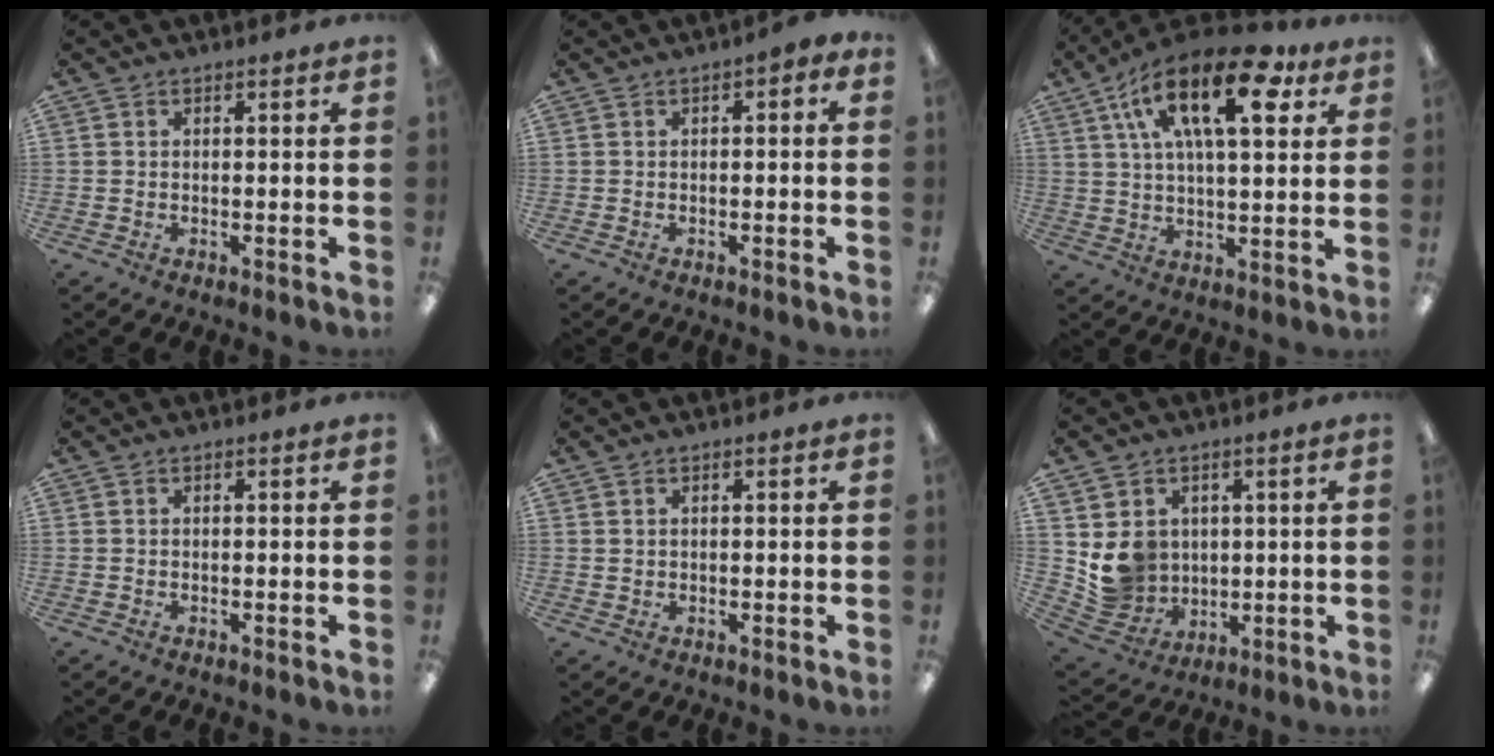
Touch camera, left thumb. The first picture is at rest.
{"total": 1.6, "force": [-0.8, 0.8, 1.1], "torque": [-0.021, 0.006, -0.016]}
{"total": 21.2, "force": [9.8, 9.3, 16.3], "torque": [-0.275, -0.027, 0.155]}
{"total": 0.0}
{"total": 0.9, "force": [0.6, 0.6, 0.0], "torque": [-0.001, 0.003, 0.012]}
{"total": 8.9, "force": [2.7, 8.3, 1.7], "torque": [-0.037, -0.013, 0.064]}